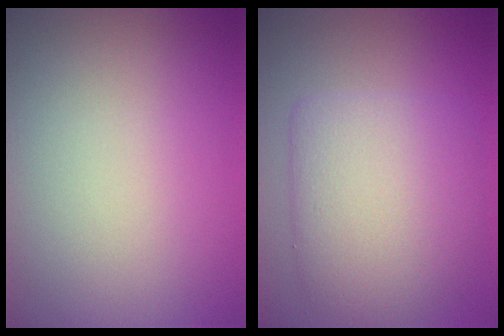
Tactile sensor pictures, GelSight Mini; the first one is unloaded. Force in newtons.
{"total": 6.5, "press": 6.5, "slide": 0.2}